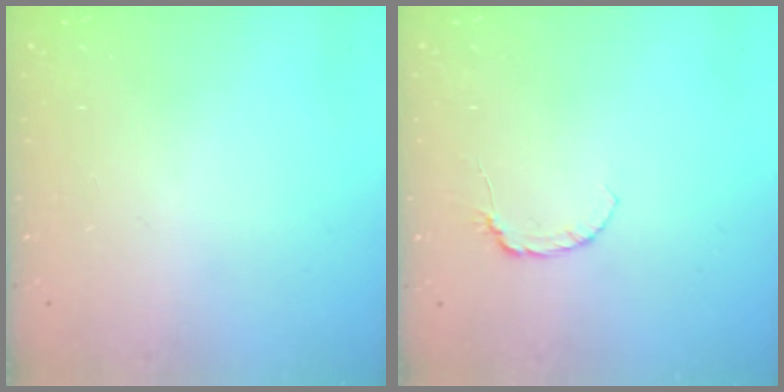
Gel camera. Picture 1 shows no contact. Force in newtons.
{"total": 4.0, "press": 4.0, "slide": 0.5}